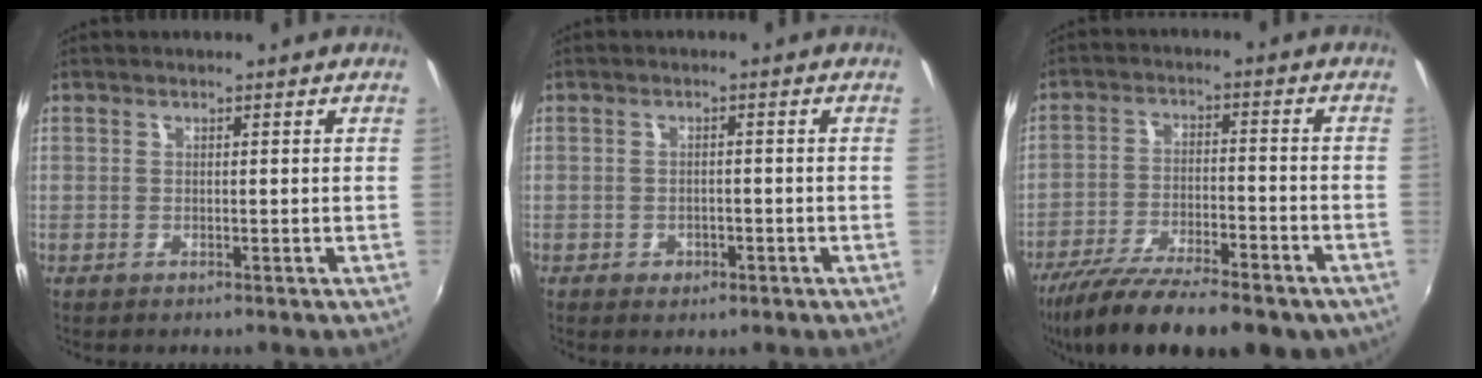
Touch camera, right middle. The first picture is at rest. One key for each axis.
{"total": 2.8, "fx": -1.4, "fy": 2.1, "fz": 1.2, "tx": -0.025, "ty": -0.004, "tz": -0.019}
{"total": 21.3, "fx": -16.4, "fy": 6.2, "fz": 12.2, "tx": -0.226, "ty": -0.054, "tz": -0.247}